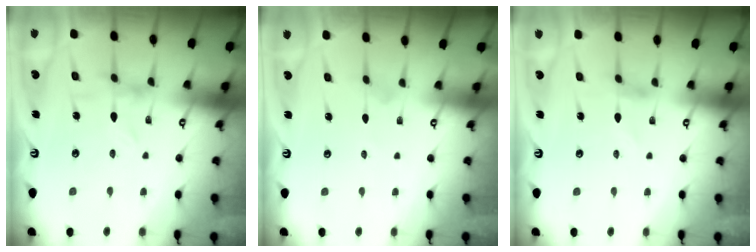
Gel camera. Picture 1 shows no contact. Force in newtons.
{"total": 0.0}
{"total": 1.0, "press": 1.0, "slide": 0.1}